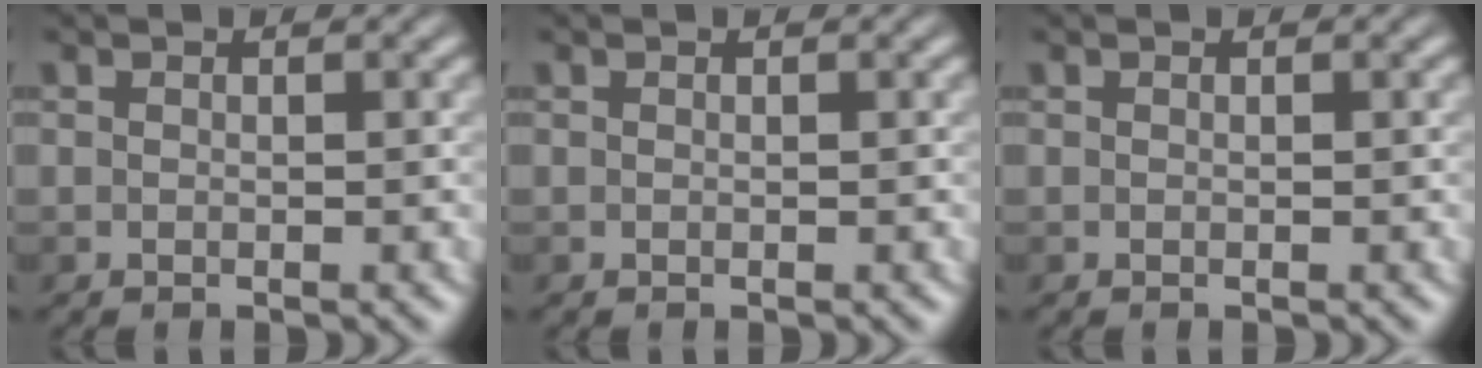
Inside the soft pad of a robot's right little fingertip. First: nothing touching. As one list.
[{"total": 0.0}, {"total": 0.0}]